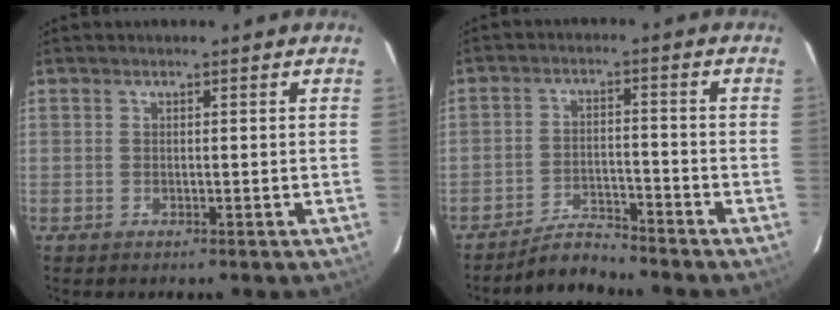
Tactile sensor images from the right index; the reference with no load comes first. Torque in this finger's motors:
{"motor_torque": [-0.62, -0.62, -0.19, -0.09]}